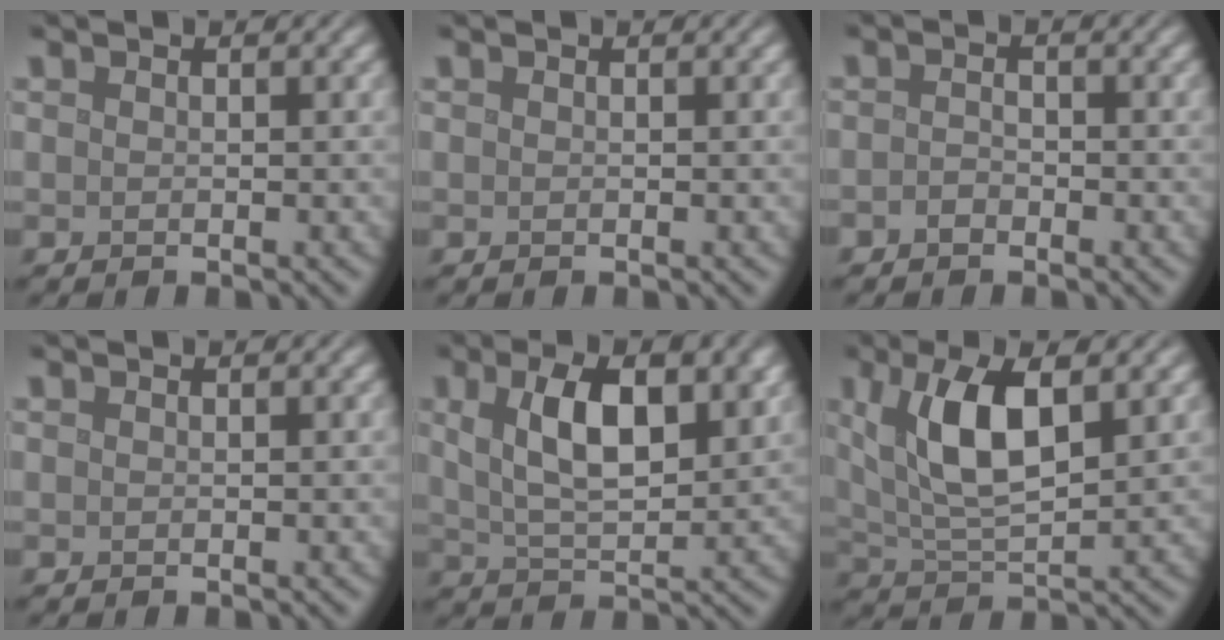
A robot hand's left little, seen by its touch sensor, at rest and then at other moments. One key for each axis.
{"total": 0.0}
{"total": 1.1, "fx": -0.9, "fy": 0.5, "fz": 0.3, "tx": -0.010, "ty": 0.002, "tz": -0.018}
{"total": 0.0}
{"total": 7.6, "fx": 2.4, "fy": 3.5, "fz": 6.3, "tx": -0.112, "ty": 0.007, "tz": 0.043}
{"total": 7.2, "fx": 2.3, "fy": 2.8, "fz": 6.2, "tx": -0.121, "ty": 0.005, "tz": 0.046}